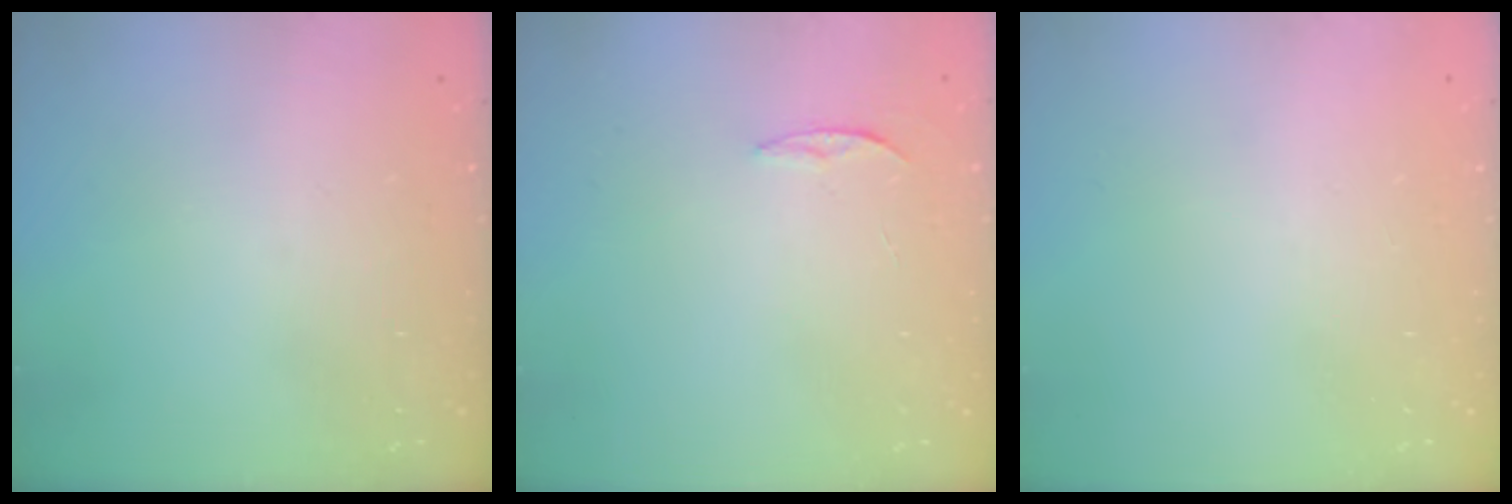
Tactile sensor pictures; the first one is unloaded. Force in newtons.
{"total": 3.4, "press": 3.4, "slide": 0.4}
{"total": 0.0}